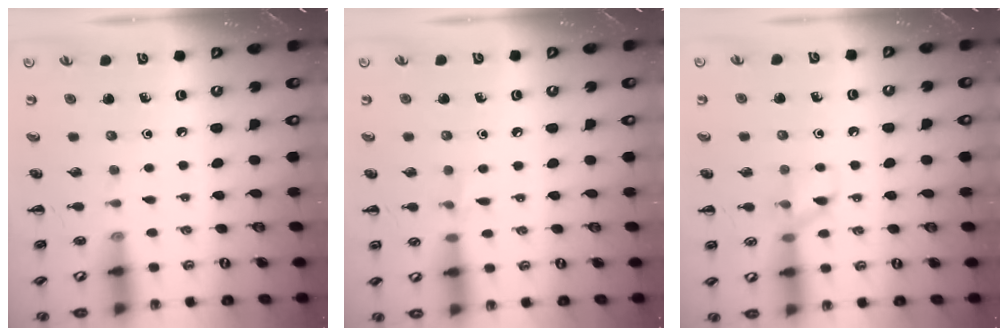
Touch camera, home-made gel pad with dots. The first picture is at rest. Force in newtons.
{"total": 3.9, "press": 3.7, "slide": 1.2}
{"total": 7.3, "press": 7.2, "slide": 0.3}